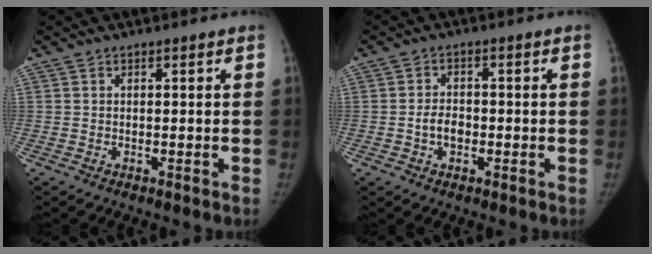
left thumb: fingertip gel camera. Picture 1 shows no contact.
{"total": 3.7, "force": [-1.1, 2.6, 2.5], "torque": [-0.032, 0.012, -0.022]}